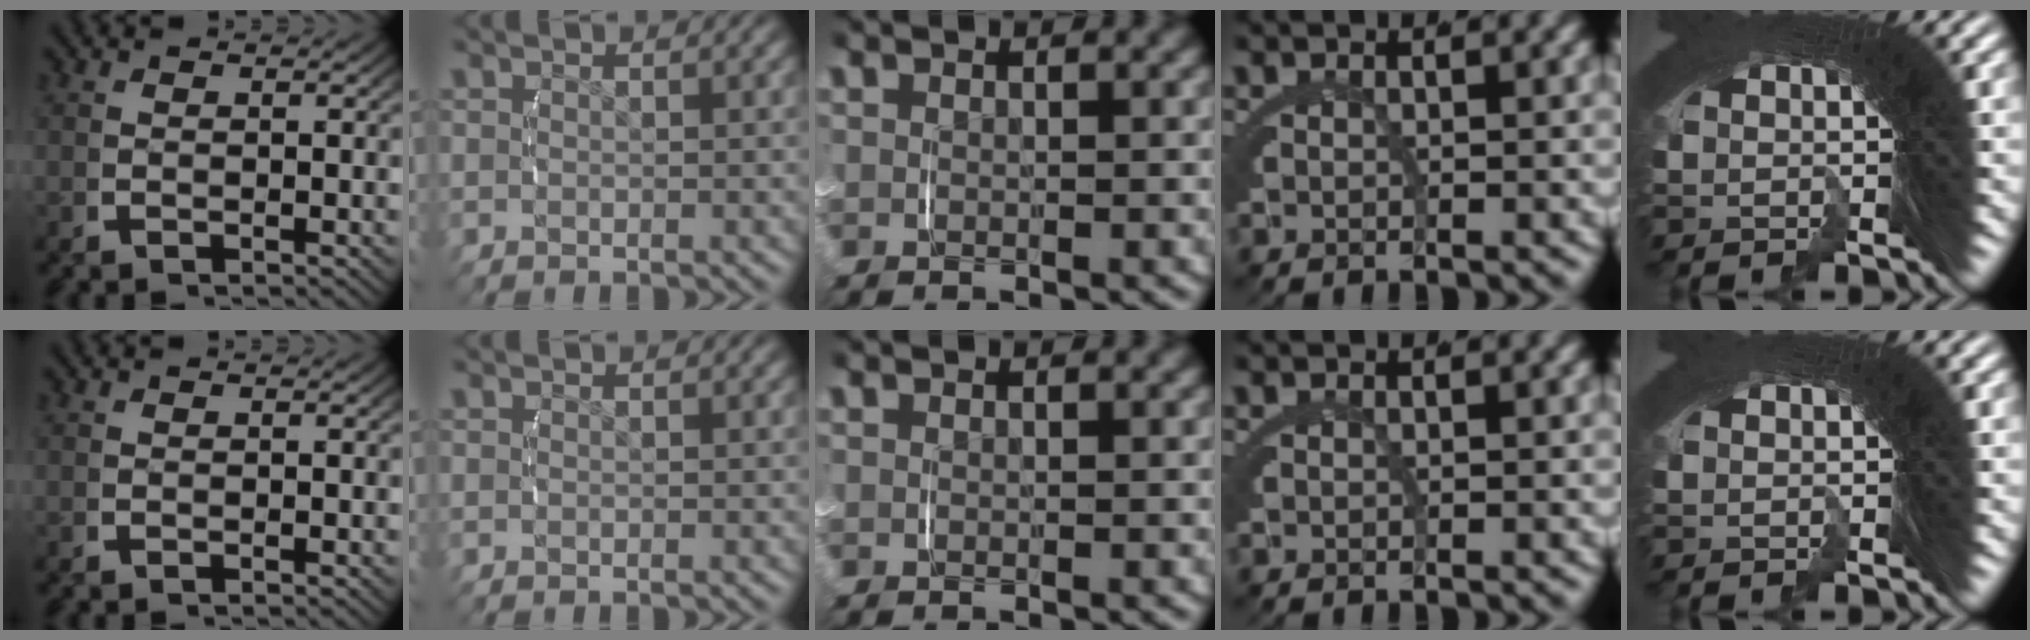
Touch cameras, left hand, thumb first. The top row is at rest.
{}